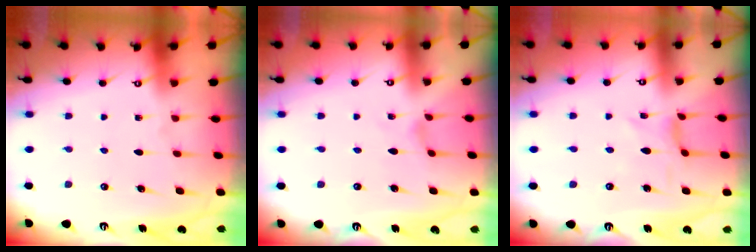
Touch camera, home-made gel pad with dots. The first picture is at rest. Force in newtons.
{"total": 0.0}
{"total": 0.0}